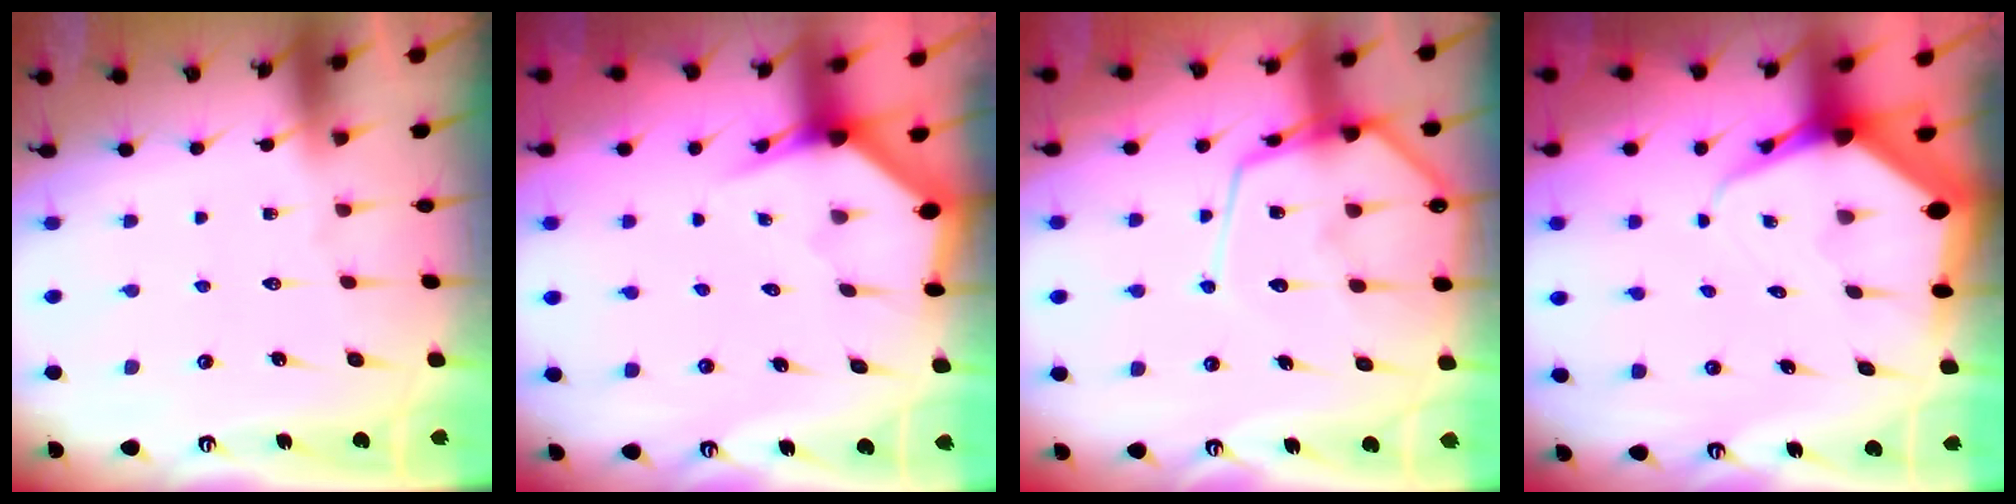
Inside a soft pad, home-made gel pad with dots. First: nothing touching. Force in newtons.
{"total": 2.8, "press": 2.8, "slide": 0.0}
{"total": 13.7, "press": 13.7, "slide": 1.5}
{"total": 7.0, "press": 7.0, "slide": 0.8}